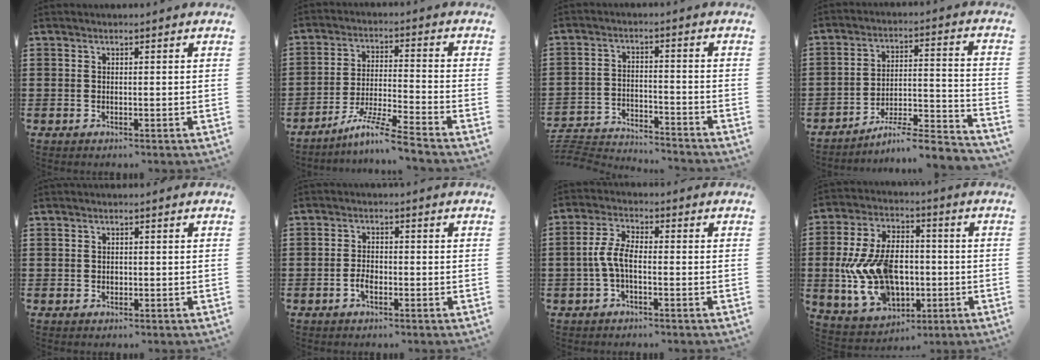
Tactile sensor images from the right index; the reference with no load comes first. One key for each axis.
{"total": 7.1, "fx": -6.0, "fy": -0.6, "fz": 3.7, "tx": -0.082, "ty": -0.013, "tz": -0.118}
{"total": 3.9, "fx": -3.9, "fy": 0.3, "fz": 0.4, "tx": -0.027, "ty": -0.003, "tz": -0.088}
{"total": 5.6, "fx": -5.1, "fy": 0.2, "fz": 2.2, "tx": -0.036, "ty": -0.011, "tz": -0.103}
{"total": 0.7, "fx": 0.1, "fy": 0.6, "fz": 0.4, "tx": -0.010, "ty": 0.000, "tz": 0.004}
{"total": 2.4, "fx": -0.9, "fy": 1.2, "fz": 1.8, "tx": -0.045, "ty": -0.002, "tz": -0.020}
{"total": 4.9, "fx": -1.1, "fy": 2.0, "fz": 4.4, "tx": -0.107, "ty": -0.002, "tz": -0.029}
{"total": 14.5, "fx": -1.5, "fy": 9.3, "fz": 11.1, "tx": -0.262, "ty": 0.003, "tz": -0.021}